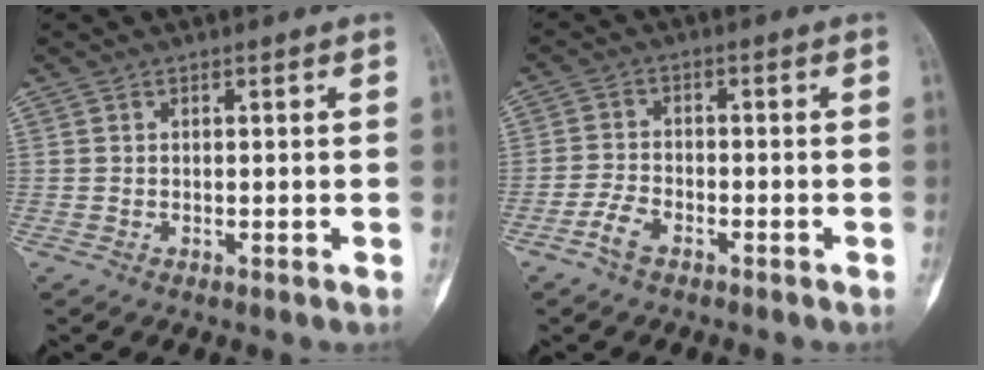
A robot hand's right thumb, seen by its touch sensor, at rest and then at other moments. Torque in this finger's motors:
{"motor_torque": [-0.12, 0.19, -0.05, 0.27, 0.04]}